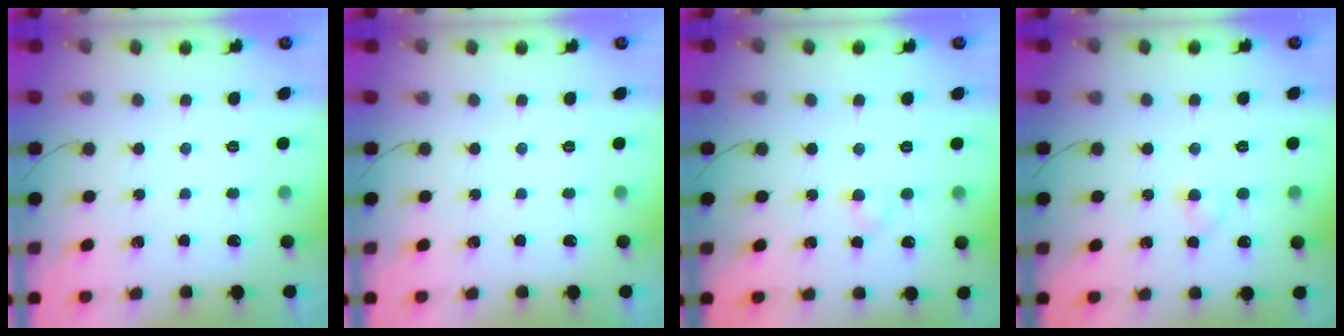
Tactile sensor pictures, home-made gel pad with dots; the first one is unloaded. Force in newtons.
{"total": 0.0}
{"total": 2.9, "press": 2.7, "slide": 1.1}
{"total": 3.0, "press": 2.8, "slide": 1.2}